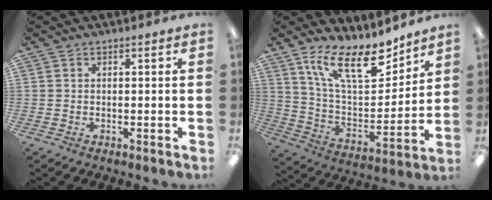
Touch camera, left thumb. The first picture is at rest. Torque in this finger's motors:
{"motor_torque": [0.21, 0.19, 1.32, -1.45, 0.20]}